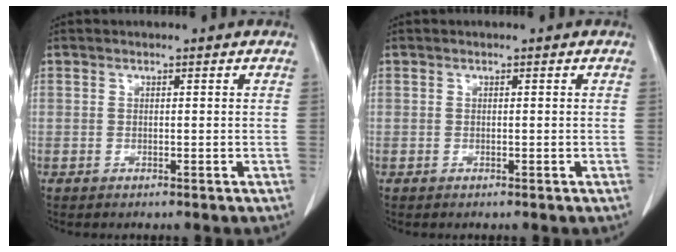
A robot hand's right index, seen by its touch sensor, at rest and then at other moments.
{"total": 0.0}